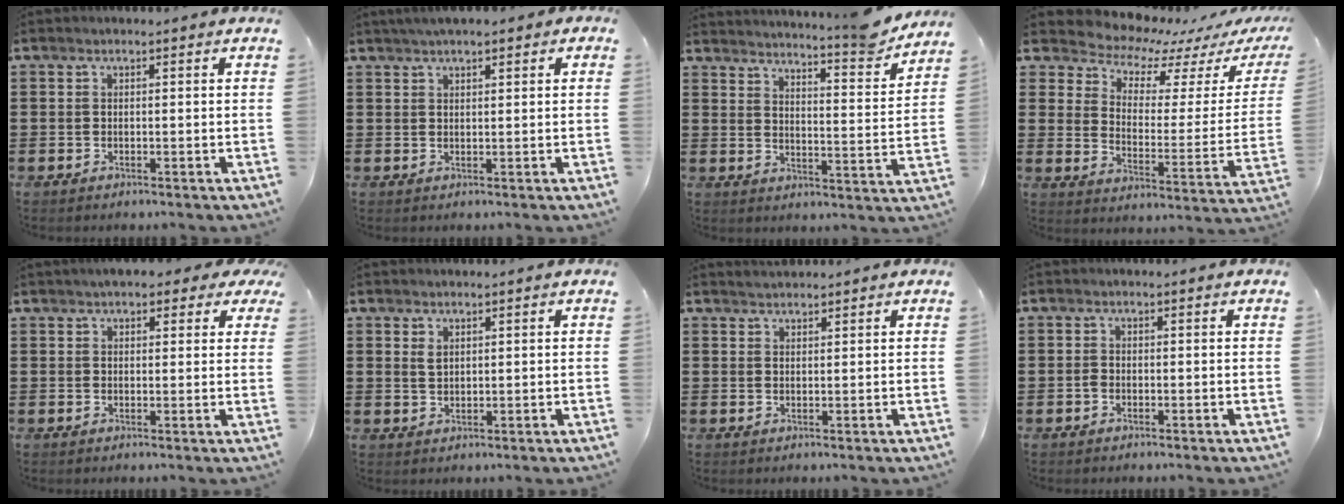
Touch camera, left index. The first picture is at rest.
{"total": 2.0, "force": [1.4, 0.4, 1.3], "torque": [-0.029, 0.006, 0.025]}
{"total": 6.8, "force": [6.3, -0.3, 2.4], "torque": [-0.041, -0.054, 0.102]}
{"total": 5.7, "force": [5.4, 1.7, 0.6], "torque": [-0.044, -0.055, 0.090]}
{"total": 3.3, "force": [2.6, 1.3, 1.6], "torque": [-0.033, 0.000, 0.045]}
{"total": 1.8, "force": [0.9, 1.1, 1.1], "torque": [-0.024, 0.004, 0.017]}
{"total": 1.2, "force": [1.2, 0.0, -0.2], "torque": [0.002, 0.001, 0.024]}
{"total": 1.0, "force": [-0.5, 0.5, 0.7], "torque": [-0.022, -0.005, -0.012]}